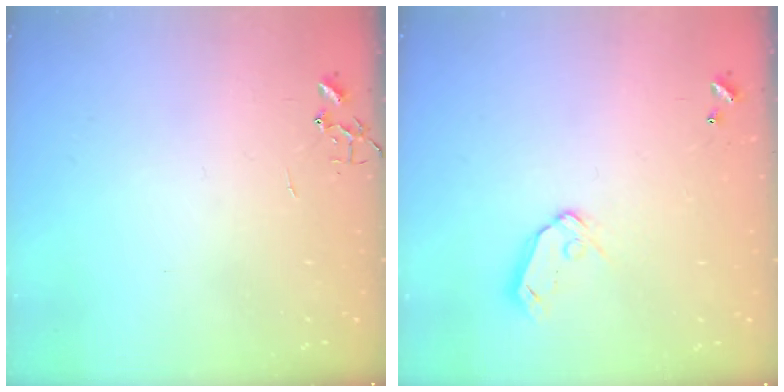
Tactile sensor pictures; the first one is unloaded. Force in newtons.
{"total": 7.1, "press": 7.1, "slide": 0.8}